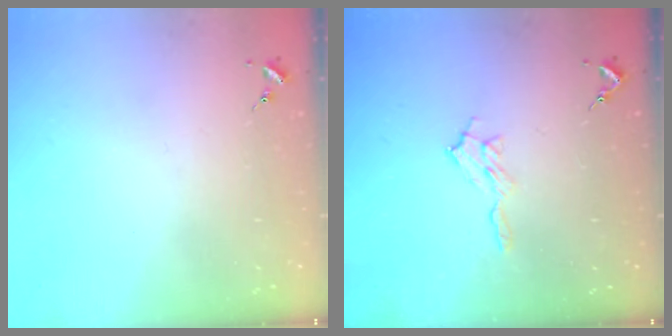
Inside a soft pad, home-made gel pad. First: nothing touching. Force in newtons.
{"total": 6.5, "press": 6.5, "slide": 0.8}